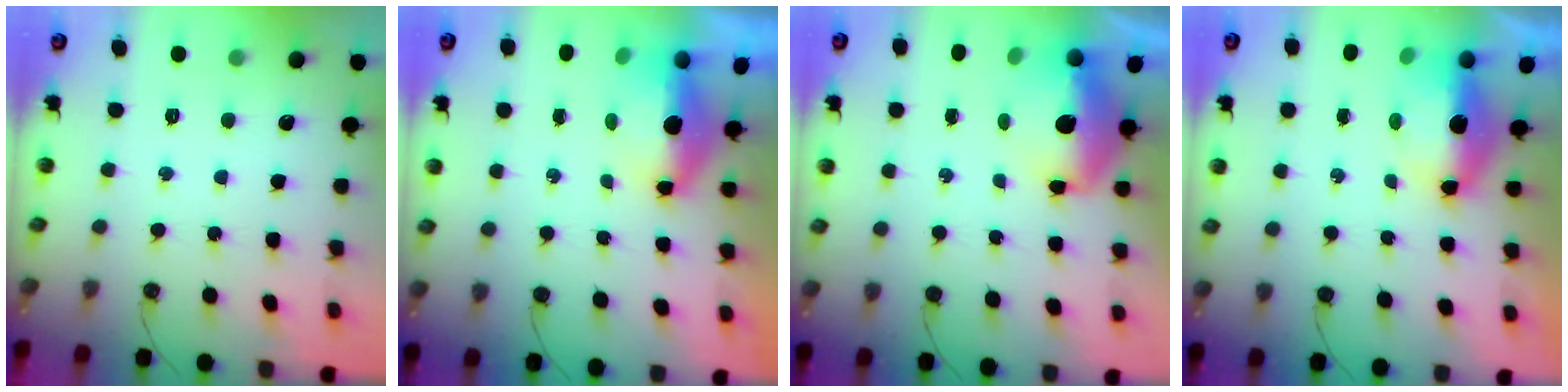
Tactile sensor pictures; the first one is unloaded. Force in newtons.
{"total": 6.4, "press": 6.3, "slide": 1.3}
{"total": 10.5, "press": 10.4, "slide": 1.2}
{"total": 7.4, "press": 7.3, "slide": 1.0}